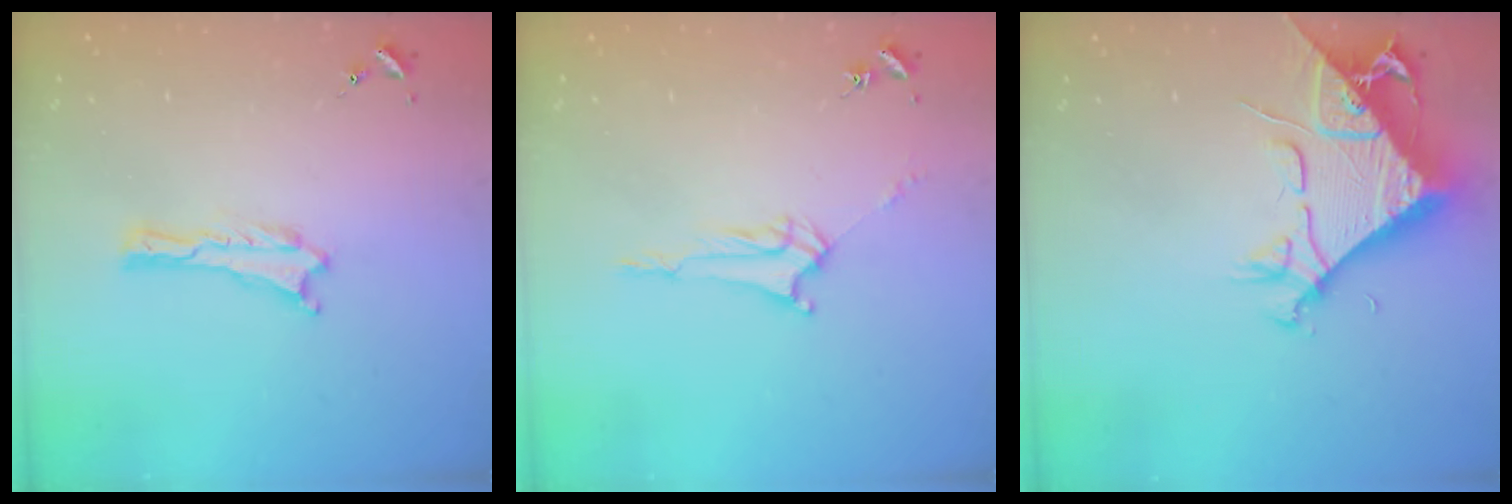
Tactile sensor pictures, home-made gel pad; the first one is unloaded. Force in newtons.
{"total": 3.0, "press": 3.0, "slide": 0.3}
{"total": 9.8, "press": 9.7, "slide": 1.1}